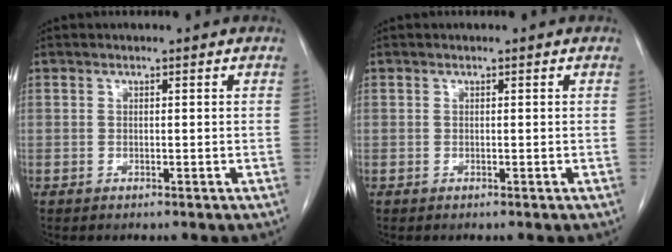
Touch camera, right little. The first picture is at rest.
{"total": 0.0}